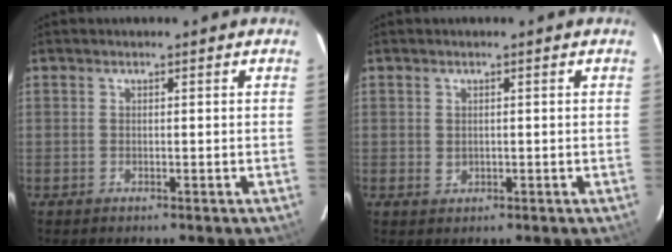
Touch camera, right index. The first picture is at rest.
{"total": 1.1, "force": [0.3, 0.9, 0.4], "torque": [-0.006, 0.002, 0.008]}